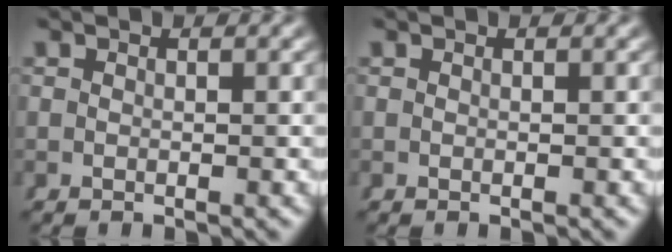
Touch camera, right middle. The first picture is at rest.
{"total": 0.0}